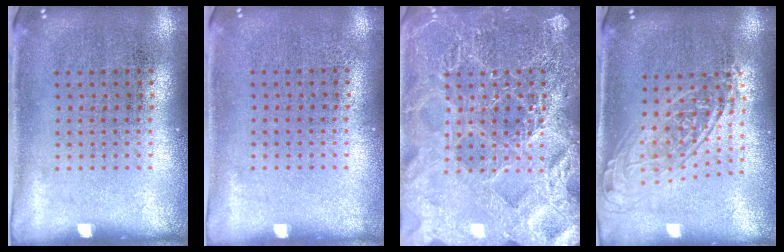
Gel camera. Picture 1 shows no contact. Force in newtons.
{"total": 0.0}
{"total": 6.2, "press": 6.1, "slide": 0.9}
{"total": 1.7, "press": 1.3, "slide": 1.0}